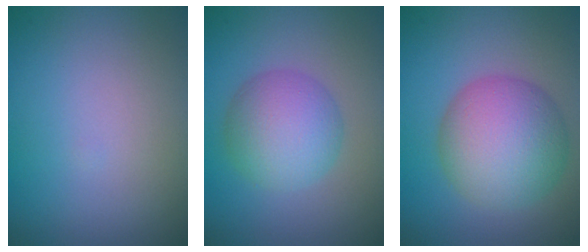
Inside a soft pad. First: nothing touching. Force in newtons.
{"total": 5.3, "press": 5.3, "slide": 0.1}
{"total": 7.9, "press": 7.9, "slide": 0.3}